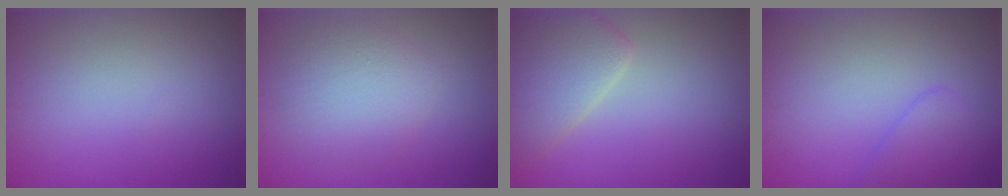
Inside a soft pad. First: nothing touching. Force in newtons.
{"total": 3.8, "press": 3.8, "slide": 0.2}
{"total": 4.5, "press": 4.5, "slide": 0.2}
{"total": 2.2, "press": 2.1, "slide": 0.2}